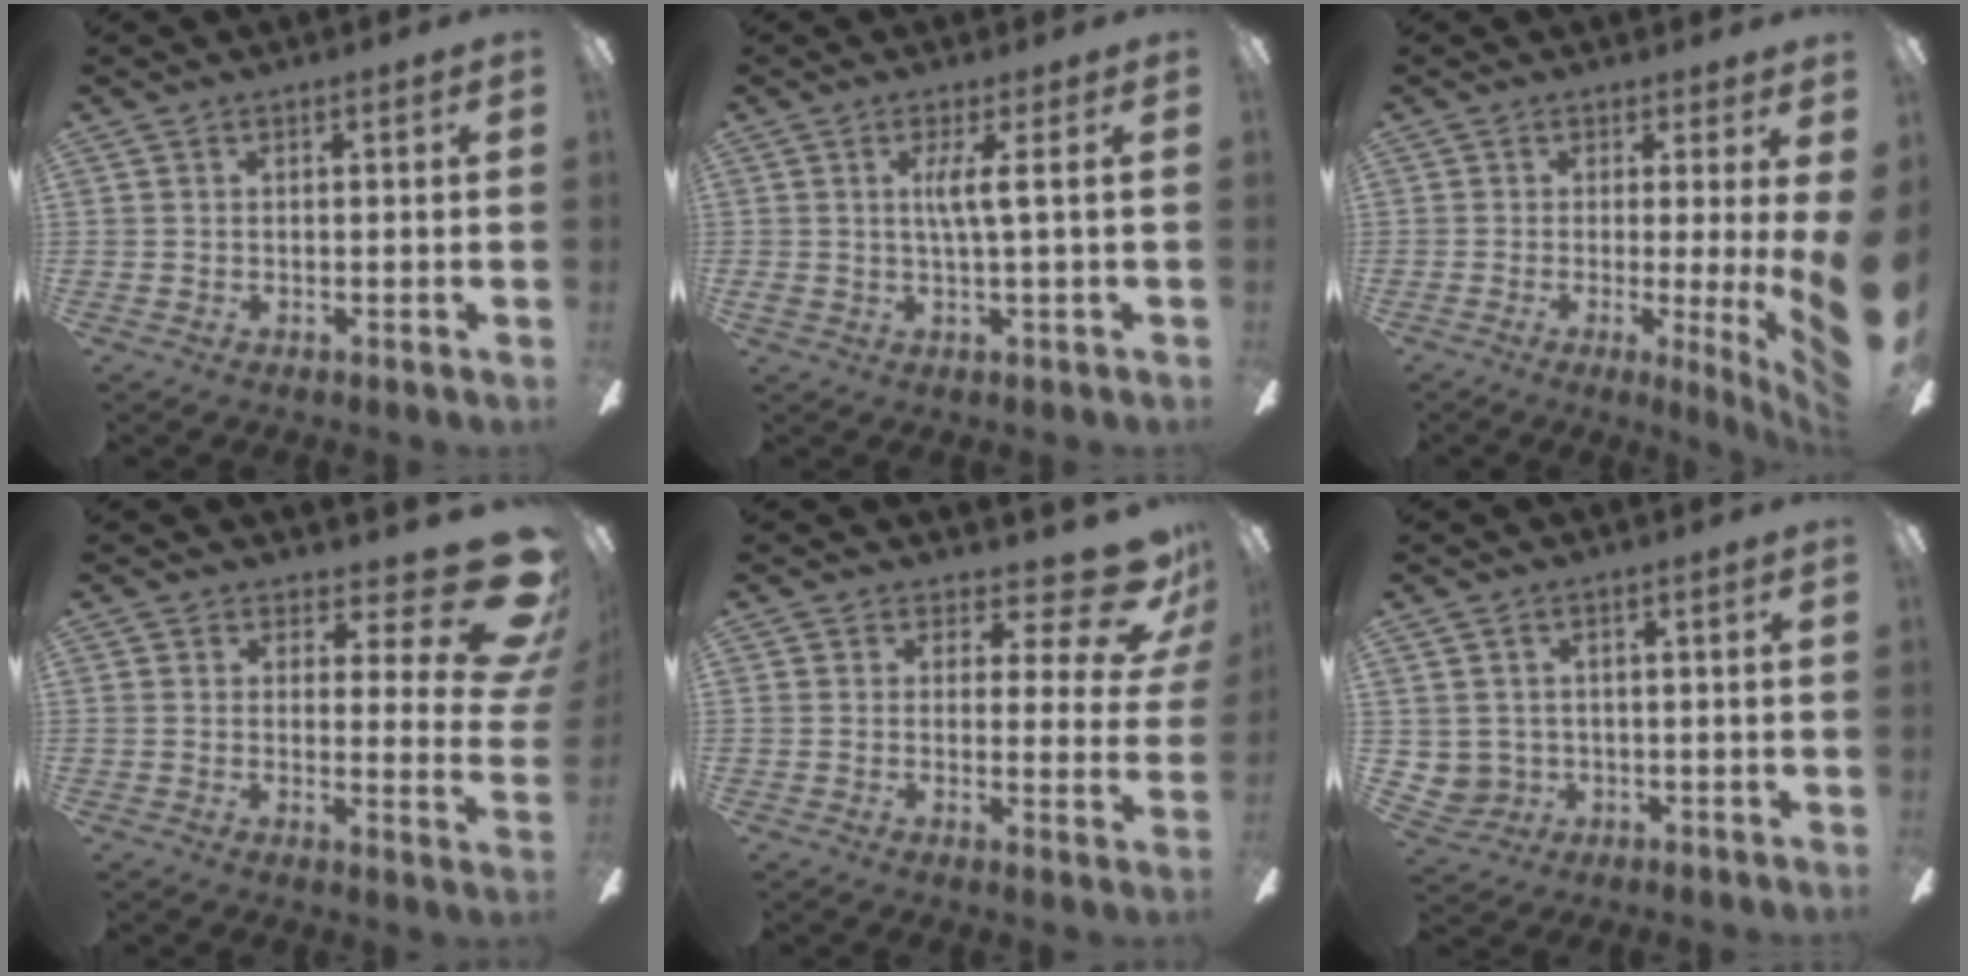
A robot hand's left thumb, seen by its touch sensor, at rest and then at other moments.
{"total": 5.1, "force": [1.2, 0.1, 5.0], "torque": [-0.101, -0.004, 0.016]}
{"total": 7.0, "force": [0.2, -0.3, 7.0], "torque": [-0.098, -0.032, 0.006]}
{"total": 13.7, "force": [7.6, 5.1, 10.1], "torque": [-0.124, -0.056, 0.134]}
{"total": 11.0, "force": [7.3, 4.0, 7.2], "torque": [-0.089, -0.058, 0.127]}
{"total": 3.7, "force": [1.1, 3.5, 0.5], "torque": [-0.029, 0.002, 0.021]}